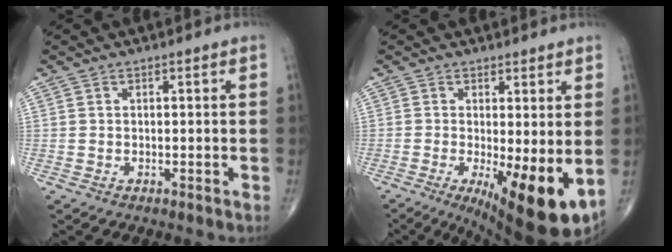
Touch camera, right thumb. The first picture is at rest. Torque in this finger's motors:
{"motor_torque": [1.92, 2.03, 0.54, -0.61, 0.37]}